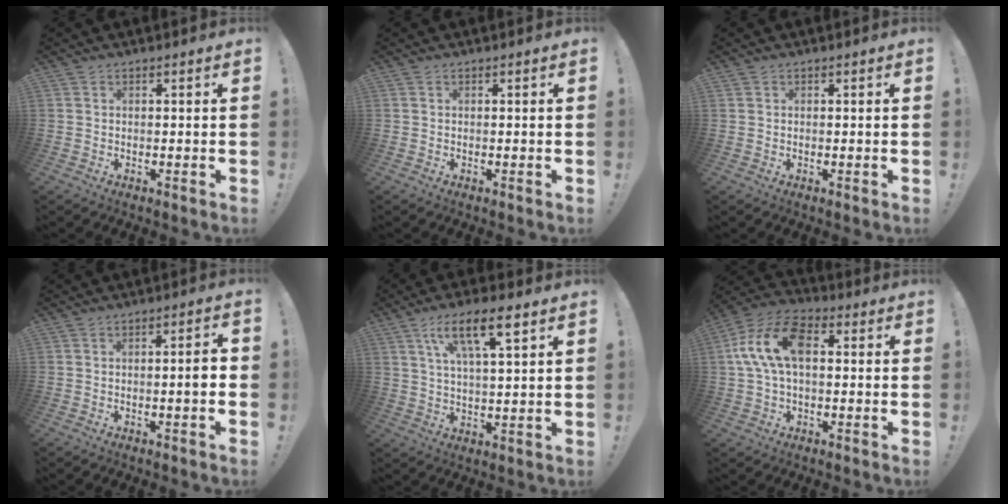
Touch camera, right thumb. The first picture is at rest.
{"total": 0.0}
{"total": 0.6, "force": [0.5, 0.3, -0.2], "torque": [0.011, -0.003, 0.007]}
{"total": 3.6, "force": [-0.8, 0.1, 3.5], "torque": [-0.052, 0.000, -0.017]}
{"total": 12.2, "force": [5.9, 3.0, 10.2], "torque": [-0.175, -0.013, 0.096]}
{"total": 13.9, "force": [2.0, 8.2, 11.1], "torque": [-0.220, 0.013, 0.040]}